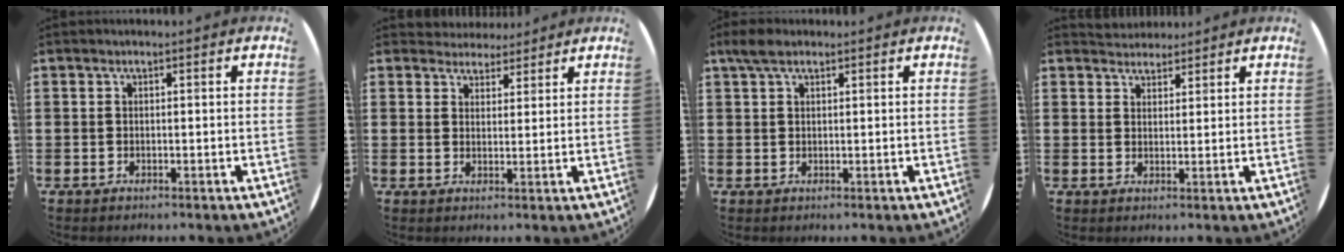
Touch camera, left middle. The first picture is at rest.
{"total": 3.4, "force": [3.2, 1.3, 0.1], "torque": [-0.002, -0.007, 0.056]}
{"total": 2.4, "force": [1.7, 1.1, 1.4], "torque": [-0.022, 0.004, 0.028]}
{"total": 2.8, "force": [2.7, 0.7, -0.3], "torque": [0.000, -0.003, 0.053]}